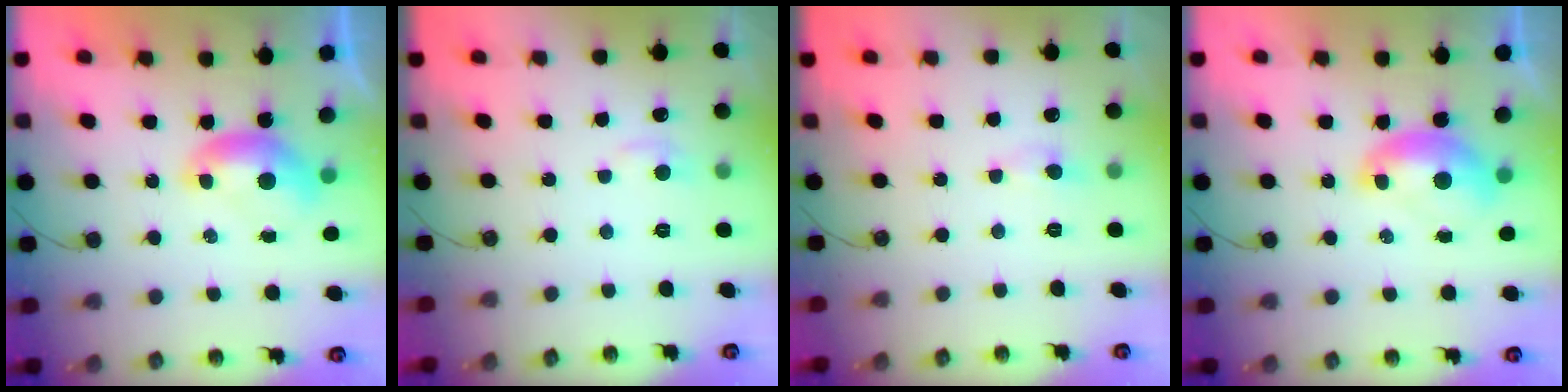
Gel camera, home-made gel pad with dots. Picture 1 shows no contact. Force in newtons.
{"total": 1.3, "press": 1.1, "slide": 0.7}
{"total": 0.0}
{"total": 2.1, "press": 2.0, "slide": 0.4}